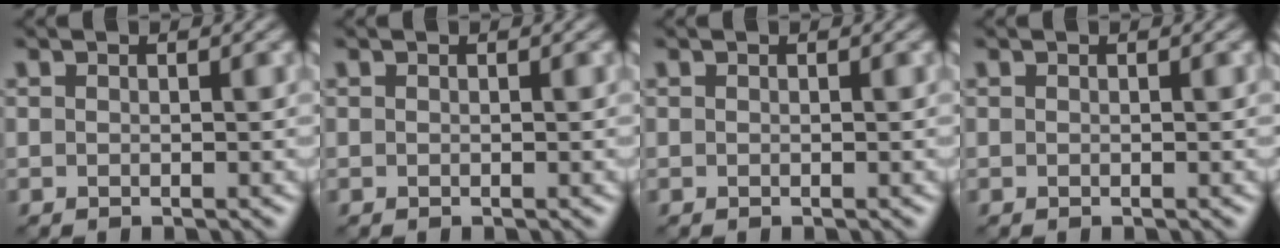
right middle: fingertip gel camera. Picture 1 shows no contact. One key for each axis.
{"total": 0.0}
{"total": 0.0}
{"total": 0.0}